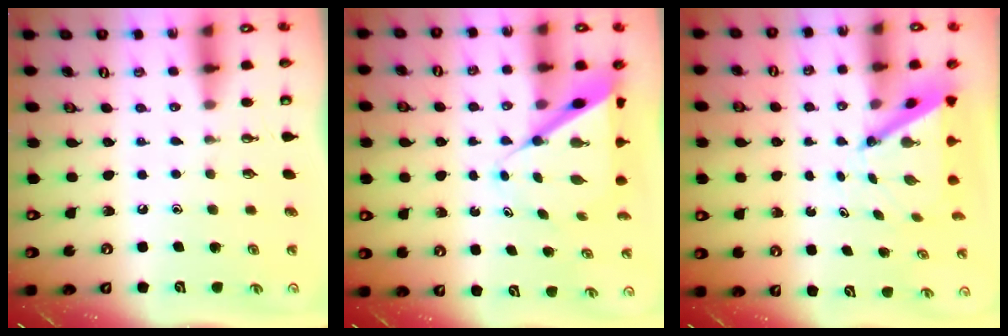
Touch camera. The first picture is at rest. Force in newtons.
{"total": 9.0, "press": 9.0, "slide": 0.7}
{"total": 5.3, "press": 5.3, "slide": 0.5}